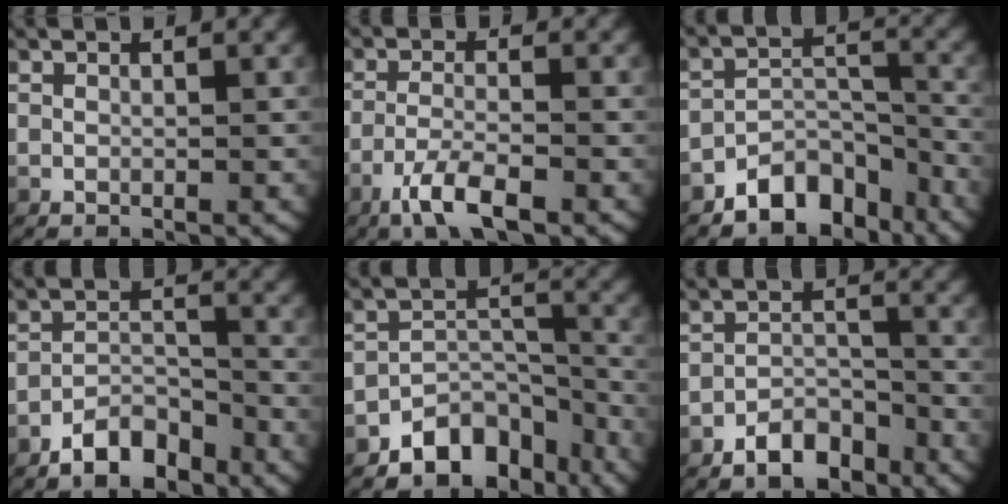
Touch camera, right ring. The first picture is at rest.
{"total": 4.4, "force": [-2.5, 1.4, 3.3], "torque": [-0.072, -0.017, -0.039]}
{"total": 5.9, "force": [-4.1, 3.2, 2.7], "torque": [-0.037, -0.012, -0.069]}
{"total": 4.5, "force": [-3.8, 1.9, 1.7], "torque": [-0.016, -0.003, -0.068]}
{"total": 6.6, "force": [-4.5, 3.8, 2.9], "torque": [-0.044, -0.015, -0.072]}
{"total": 4.1, "force": [-3.4, 1.9, 1.2], "torque": [-0.008, -0.001, -0.064]}